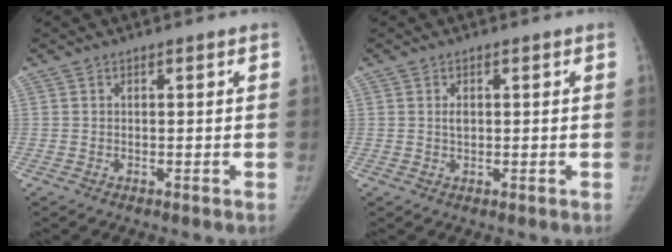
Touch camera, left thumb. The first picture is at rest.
{"total": 1.4, "force": [0.3, 0.8, 1.0], "torque": [-0.012, 0.001, 0.006]}